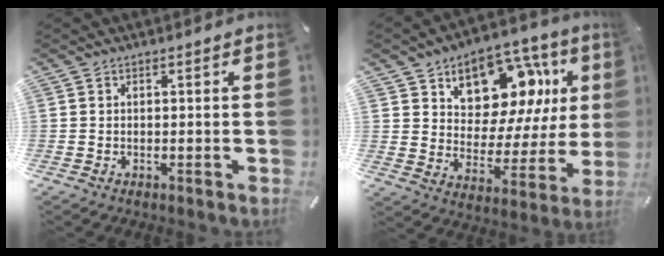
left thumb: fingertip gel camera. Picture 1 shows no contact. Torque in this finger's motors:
{"motor_torque": [2.50, 2.51, 0.93, -0.91, 0.13]}